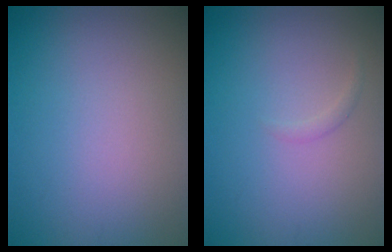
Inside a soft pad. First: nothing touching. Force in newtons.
{"total": 0.6, "press": 0.6, "slide": 0.1}